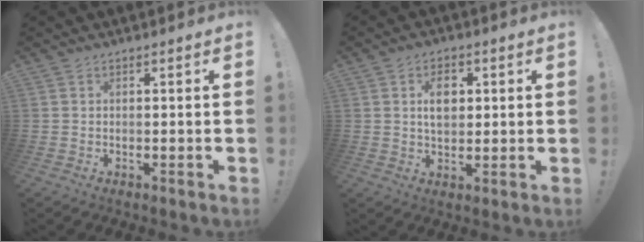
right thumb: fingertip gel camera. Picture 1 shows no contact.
{"total": 6.9, "force": [1.6, 4.8, 4.7], "torque": [-0.071, 0.004, 0.026]}